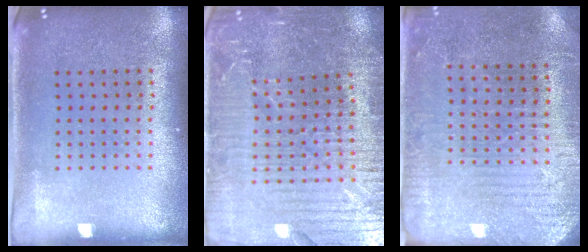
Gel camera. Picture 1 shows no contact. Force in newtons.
{"total": 4.4, "press": 4.2, "slide": 1.3}
{"total": 2.9, "press": 2.7, "slide": 0.9}